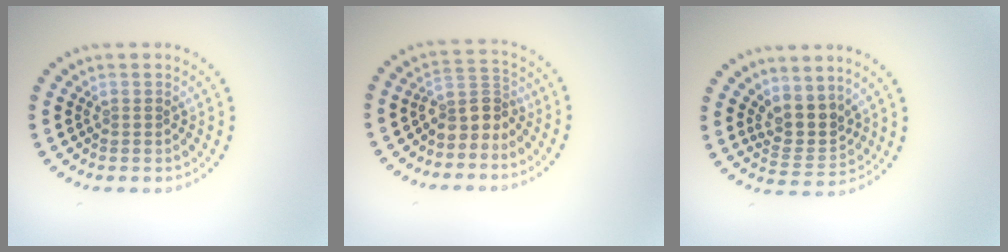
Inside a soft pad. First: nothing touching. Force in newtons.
{"total": 3.0, "press": 2.3, "slide": 1.8}
{"total": 3.2, "press": 2.6, "slide": 2.0}